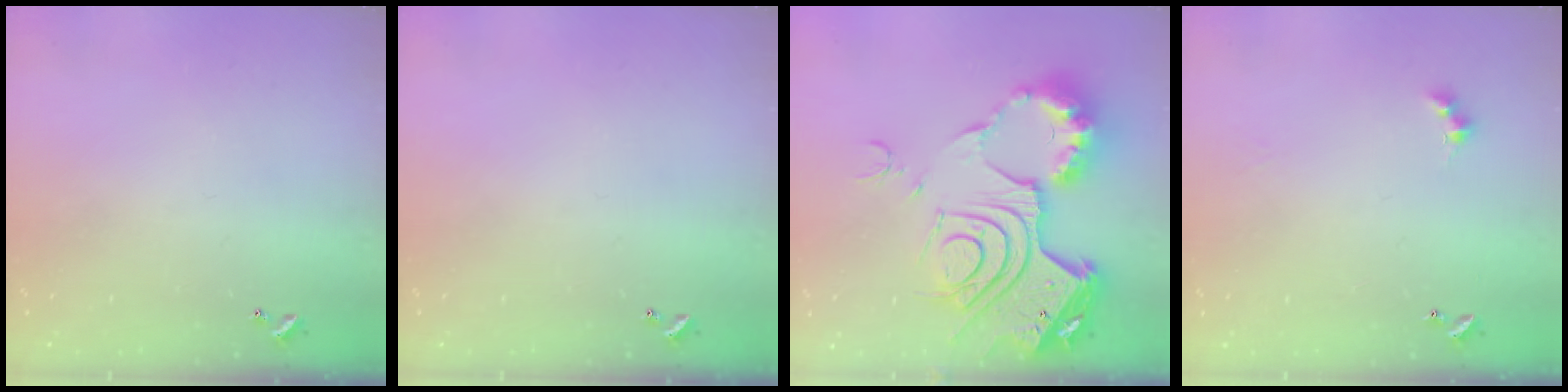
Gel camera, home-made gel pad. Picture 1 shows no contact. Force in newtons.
{"total": 0.0}
{"total": 25.1, "press": 24.9, "slide": 2.7}
{"total": 3.4, "press": 3.3, "slide": 0.7}